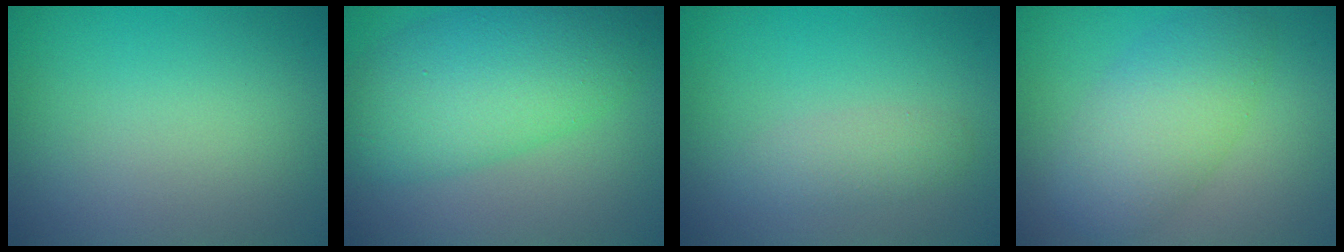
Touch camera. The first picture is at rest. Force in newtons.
{"total": 8.5, "press": 8.5, "slide": 0.2}
{"total": 1.7, "press": 1.7, "slide": 0.1}
{"total": 5.4, "press": 5.4, "slide": 0.3}